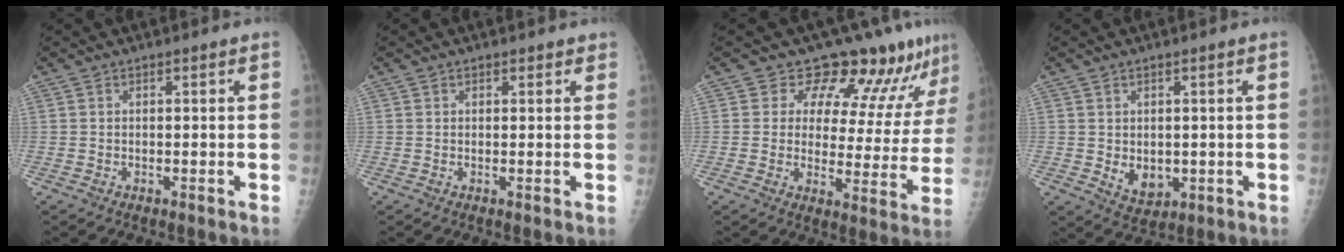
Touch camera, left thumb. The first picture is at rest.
{"total": 1.1, "force": [0.8, 0.7, 0.1], "torque": [0.014, -0.004, 0.006]}
{"total": 12.9, "force": [11.6, 4.4, 3.6], "torque": [-0.007, -0.082, 0.138]}
{"total": 4.8, "force": [-0.2, 3.7, 3.1], "torque": [-0.033, -0.011, 0.015]}